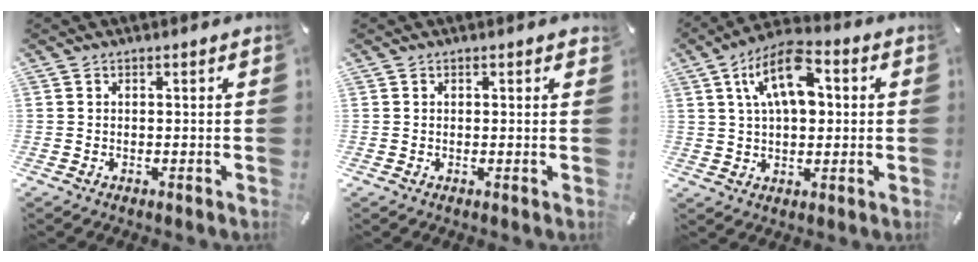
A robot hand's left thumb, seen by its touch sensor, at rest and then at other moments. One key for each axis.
{"total": 0.5, "fx": 0.2, "fy": 0.3, "fz": 0.3, "tx": 0.003, "ty": -0.001, "tz": 0.002}
{"total": 12.6, "fx": 3.8, "fy": 7.0, "fz": 9.7, "tx": -0.177, "ty": 0.003, "tz": 0.066}